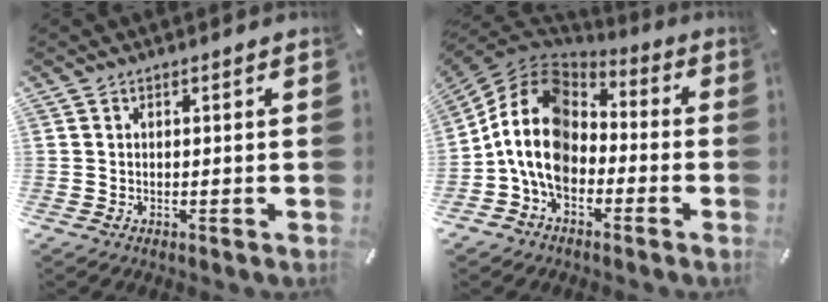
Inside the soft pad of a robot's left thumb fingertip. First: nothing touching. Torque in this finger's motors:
{"motor_torque": [0.16, 3.17, 0.81, 0.41, 0.83]}